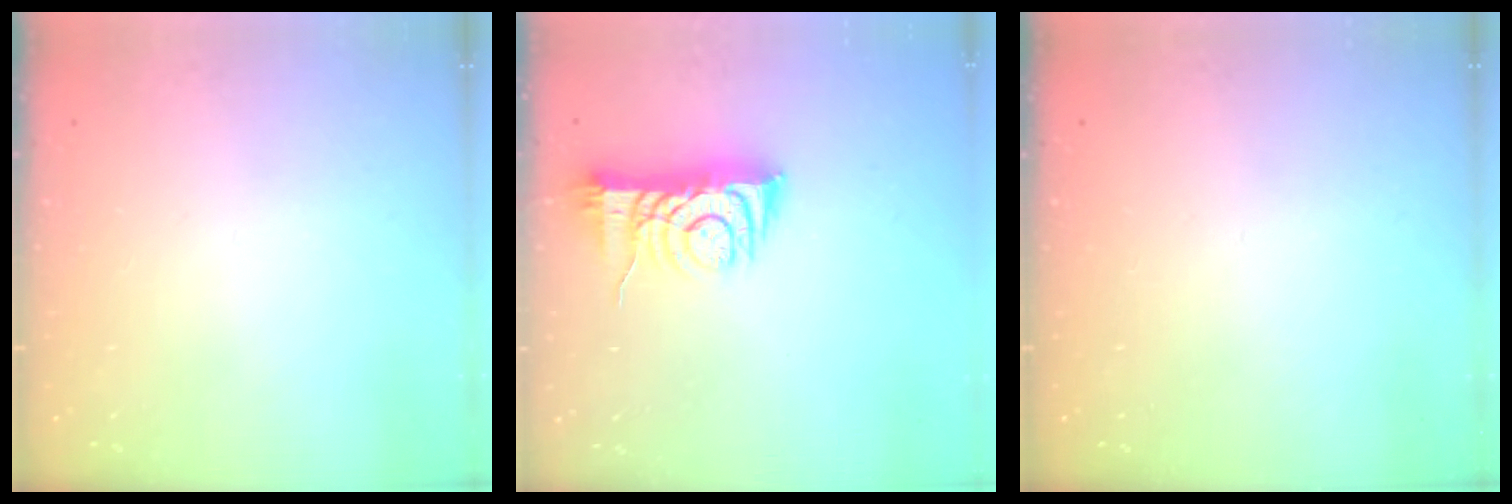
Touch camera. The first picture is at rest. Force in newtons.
{"total": 7.1, "press": 7.0, "slide": 0.9}
{"total": 0.0}